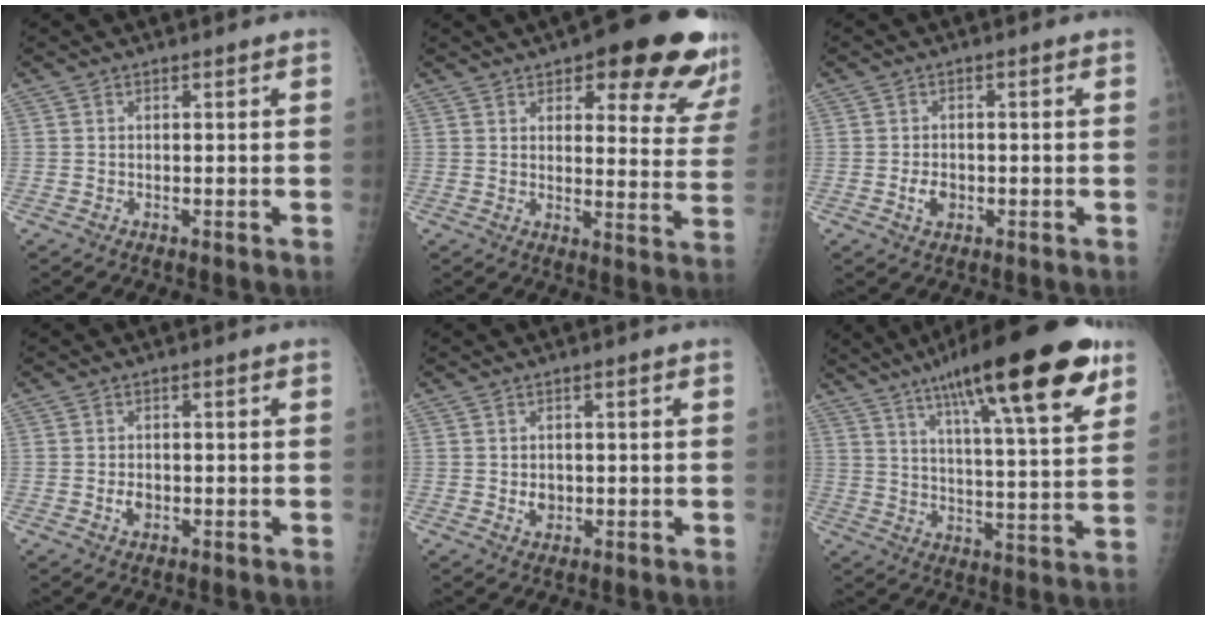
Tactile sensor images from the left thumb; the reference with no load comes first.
{"total": 19.5, "force": [12.7, 6.4, 13.3], "torque": [-0.119, -0.057, 0.147]}
{"total": 3.0, "force": [-0.9, 2.1, 2.0], "torque": [-0.029, 0.004, -0.014]}
{"total": 2.2, "force": [-0.6, 1.5, 1.4], "torque": [-0.018, 0.002, -0.009]}
{"total": 2.4, "force": [-0.2, 1.9, 1.4], "torque": [-0.009, 0.001, 0.001]}
{"total": 24.5, "force": [14.1, 5.2, 19.4], "torque": [-0.281, -0.030, 0.213]}